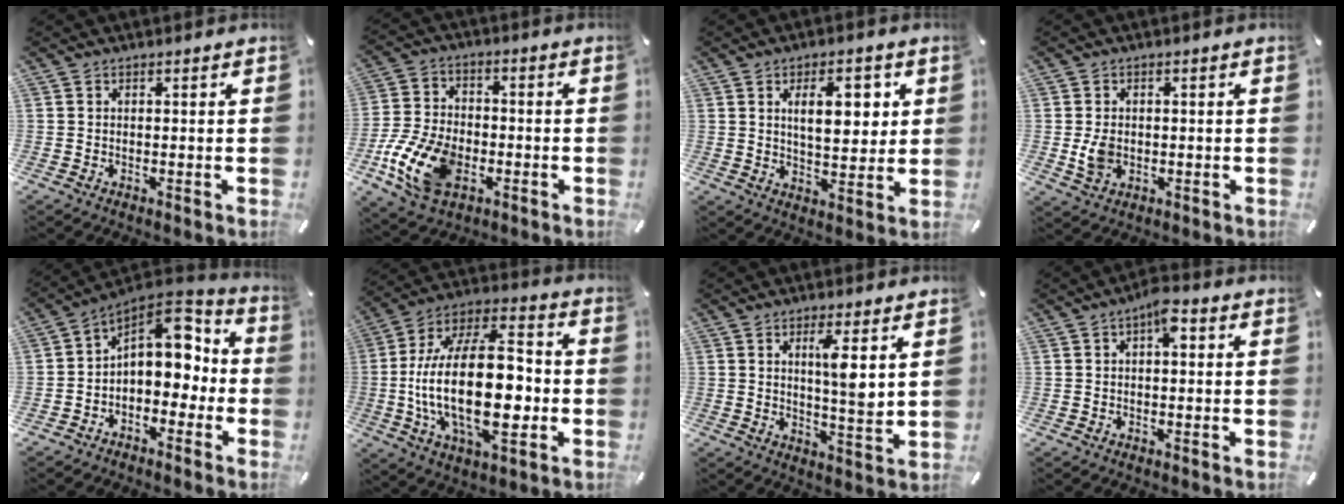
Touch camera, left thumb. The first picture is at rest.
{"total": 14.1, "force": [-5.3, 9.2, 9.2], "torque": [-0.194, 0.023, -0.091]}
{"total": 11.0, "force": [3.7, 5.6, 8.7], "torque": [-0.122, -0.007, 0.056]}
{"total": 5.0, "force": [-0.4, 3.8, 3.2], "torque": [-0.069, -0.003, -0.011]}
{"total": 11.0, "force": [2.0, 8.3, 7.0], "torque": [-0.077, -0.021, 0.036]}
{"total": 27.3, "force": [-3.5, 13.9, 23.3], "torque": [-0.447, -0.002, -0.059]}
{"total": 7.0, "force": [2.8, 1.1, 6.4], "torque": [-0.106, -0.020, 0.040]}
{"total": 4.7, "force": [1.1, 2.0, 4.1], "torque": [-0.060, 0.004, 0.011]}